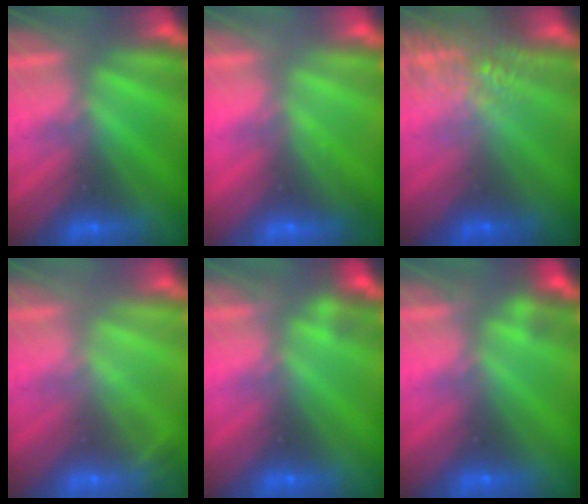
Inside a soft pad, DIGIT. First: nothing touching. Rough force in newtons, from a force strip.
{"total": 3.0}
{"total": 7.4}
{"total": 2.0}
{"total": 2.2}
{"total": 2.2}